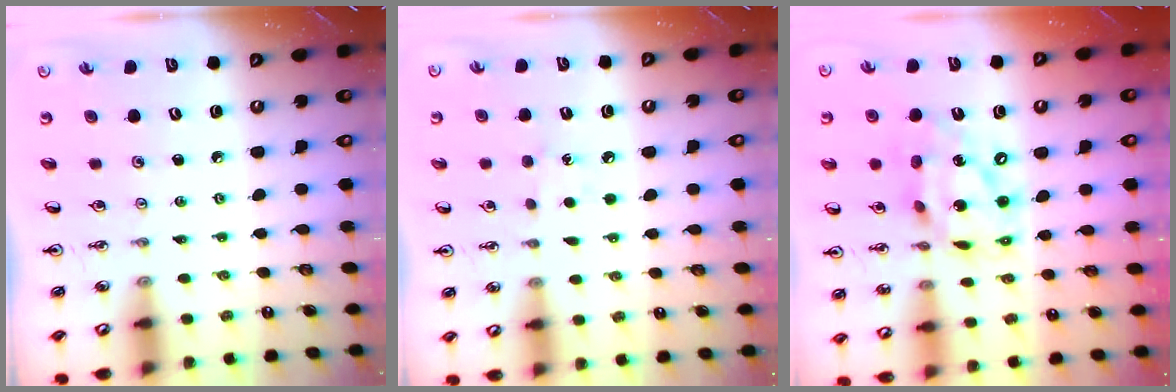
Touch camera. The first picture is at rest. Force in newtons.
{"total": 6.0, "press": 6.0, "slide": 0.7}
{"total": 14.6, "press": 14.5, "slide": 1.0}